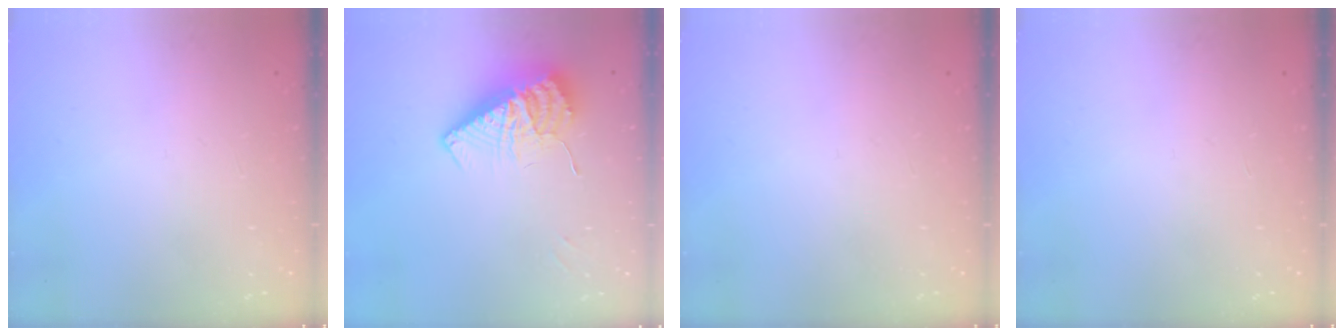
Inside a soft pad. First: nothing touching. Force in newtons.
{"total": 11.8, "press": 11.8, "slide": 1.0}
{"total": 0.0}
{"total": 0.0}